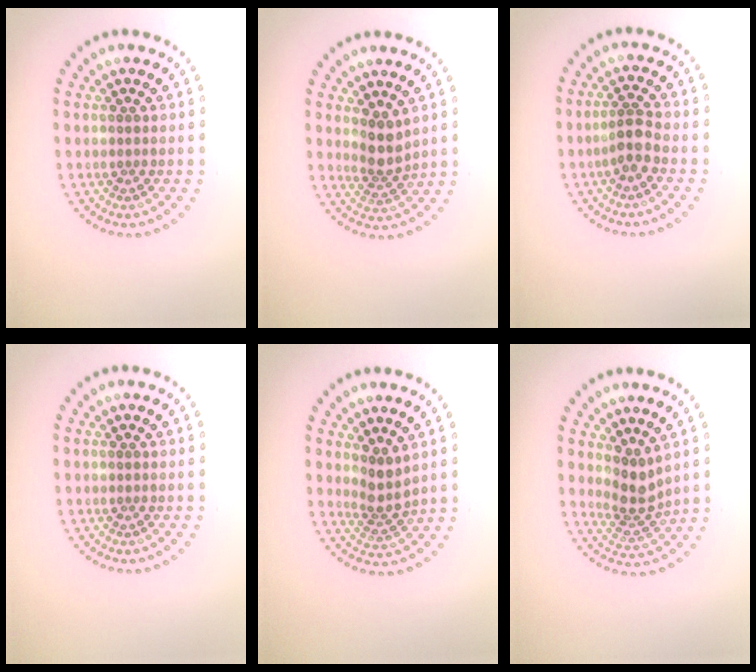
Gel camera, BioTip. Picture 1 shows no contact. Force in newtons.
{"total": 2.5, "press": 2.0, "slide": 1.5}
{"total": 2.3, "press": 1.9, "slide": 1.3}
{"total": 0.0}
{"total": 2.4, "press": 1.8, "slide": 1.6}
{"total": 2.9, "press": 2.2, "slide": 1.9}